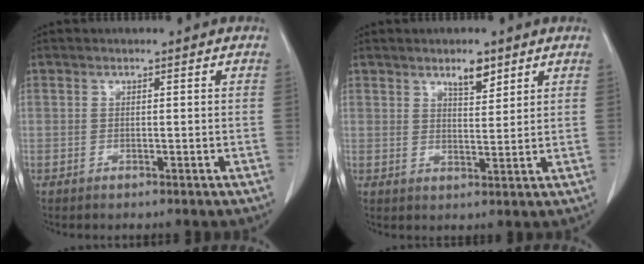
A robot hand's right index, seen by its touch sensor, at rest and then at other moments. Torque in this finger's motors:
{"motor_torque": [0.11, 0.10, 0.02, 0.01]}